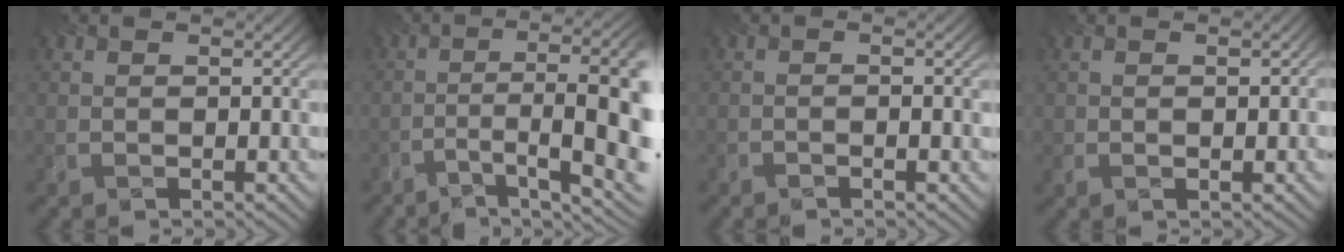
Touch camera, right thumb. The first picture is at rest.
{"total": 14.2, "force": [-4.0, 4.0, 13.0], "torque": [-0.131, 0.012, -0.064]}
{"total": 1.3, "force": [-0.9, 0.1, 0.9], "torque": [-0.006, -0.001, -0.027]}
{"total": 1.3, "force": [0.4, 0.2, 1.2], "torque": [-0.019, 0.006, -0.002]}